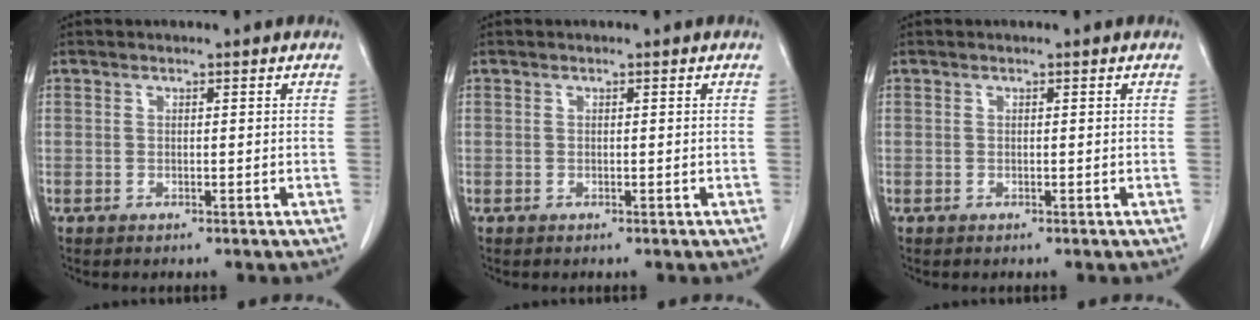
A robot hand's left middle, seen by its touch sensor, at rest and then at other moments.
{"total": 0.0}
{"total": 0.0}